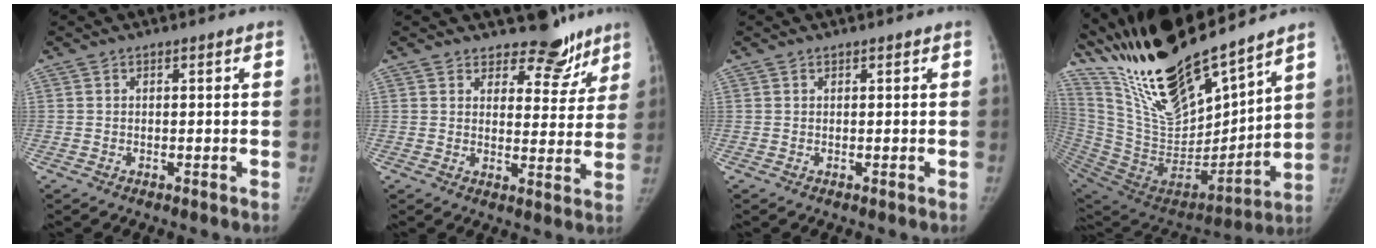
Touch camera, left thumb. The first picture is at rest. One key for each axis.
{"total": 9.1, "fx": 7.6, "fy": 4.5, "fz": 2.3, "tx": 0.013, "ty": -0.056, "tz": 0.091}
{"total": 0.0}
{"total": 27.3, "fx": 22.3, "fy": 6.7, "fz": 14.1, "tx": -0.226, "ty": -0.112, "tz": 0.409}